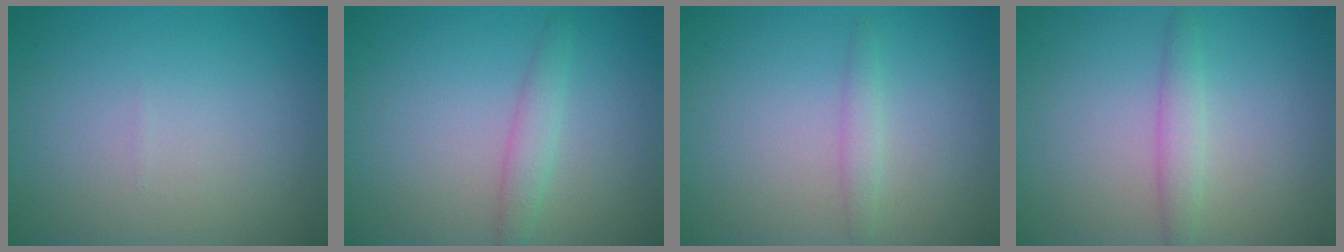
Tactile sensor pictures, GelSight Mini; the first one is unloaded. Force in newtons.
{"total": 1.8, "press": 1.8, "slide": 0.1}
{"total": 1.3, "press": 1.3, "slide": 0.0}
{"total": 1.9, "press": 1.9, "slide": 0.0}